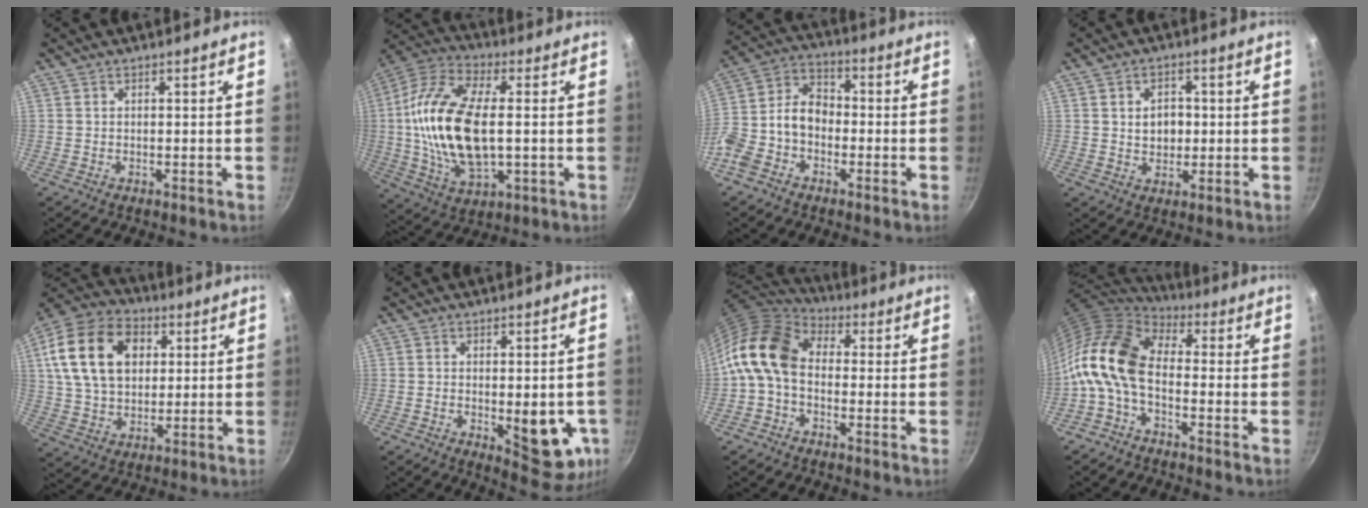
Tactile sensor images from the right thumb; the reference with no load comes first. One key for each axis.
{"total": 20.8, "fx": 0.3, "fy": 10.3, "fz": 18.1, "tx": -0.362, "ty": 0.014, "tz": -0.002}
{"total": 11.8, "fx": -2.7, "fy": 8.5, "fz": 7.7, "tx": -0.131, "ty": 0.053, "tz": -0.067}
{"total": 5.3, "fx": 0.5, "fy": 4.2, "fz": 3.3, "tx": -0.030, "ty": 0.000, "tz": 0.008}
{"total": 19.3, "fx": 5.1, "fy": 13.7, "fz": 12.7, "tx": -0.212, "ty": 0.009, "tz": 0.084}
{"total": 11.4, "fx": -2.1, "fy": 4.7, "fz": 10.2, "tx": -0.099, "ty": -0.011, "tz": -0.019}
{"total": 13.3, "fx": -0.6, "fy": 9.4, "fz": 9.4, "tx": -0.173, "ty": 0.034, "tz": -0.034}
{"total": 13.1, "fx": -2.2, "fy": 7.6, "fz": 10.4, "tx": -0.196, "ty": 0.031, "tz": -0.063}